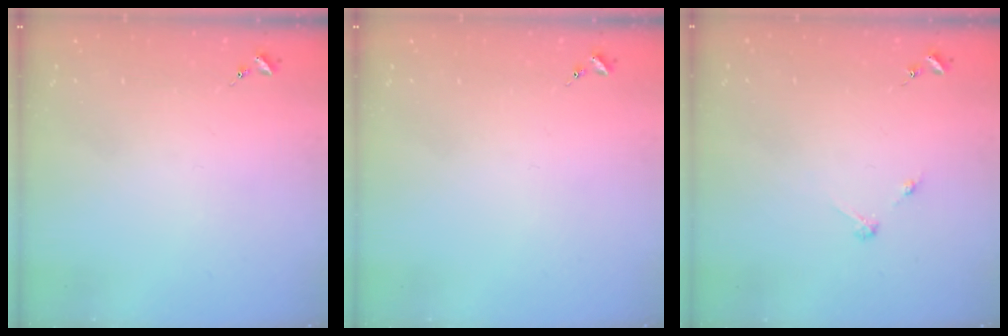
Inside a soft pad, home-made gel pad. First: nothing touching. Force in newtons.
{"total": 0.0}
{"total": 2.7, "press": 2.7, "slide": 0.3}